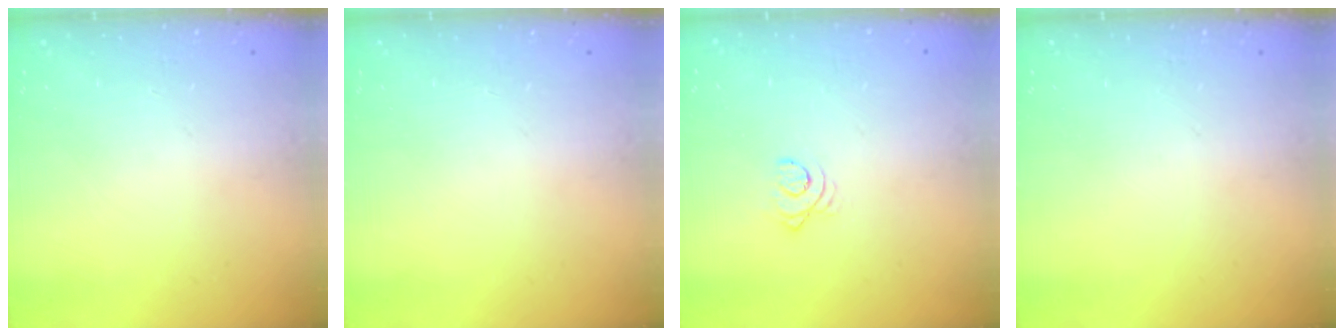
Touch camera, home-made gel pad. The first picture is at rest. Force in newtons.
{"total": 0.0}
{"total": 2.6, "press": 2.6, "slide": 0.3}
{"total": 0.0}